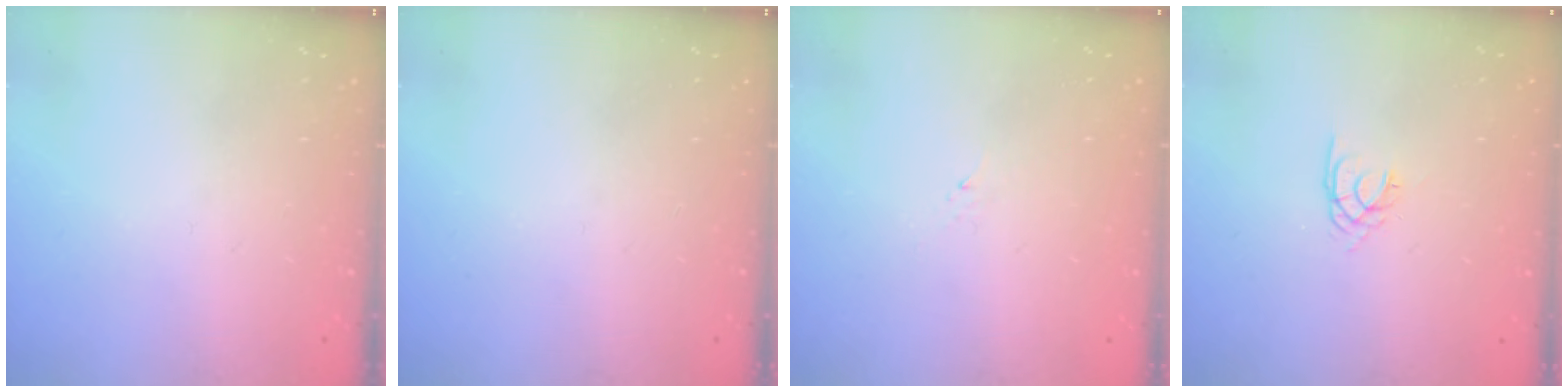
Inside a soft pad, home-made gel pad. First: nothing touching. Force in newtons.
{"total": 0.0}
{"total": 1.2, "press": 1.1, "slide": 0.2}
{"total": 1.7, "press": 1.7, "slide": 0.1}